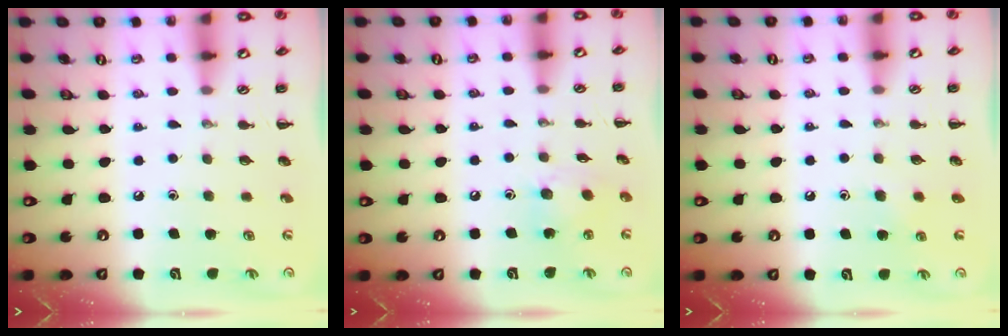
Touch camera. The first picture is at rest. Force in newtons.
{"total": 7.0, "press": 6.9, "slide": 0.6}
{"total": 2.9, "press": 2.6, "slide": 1.3}